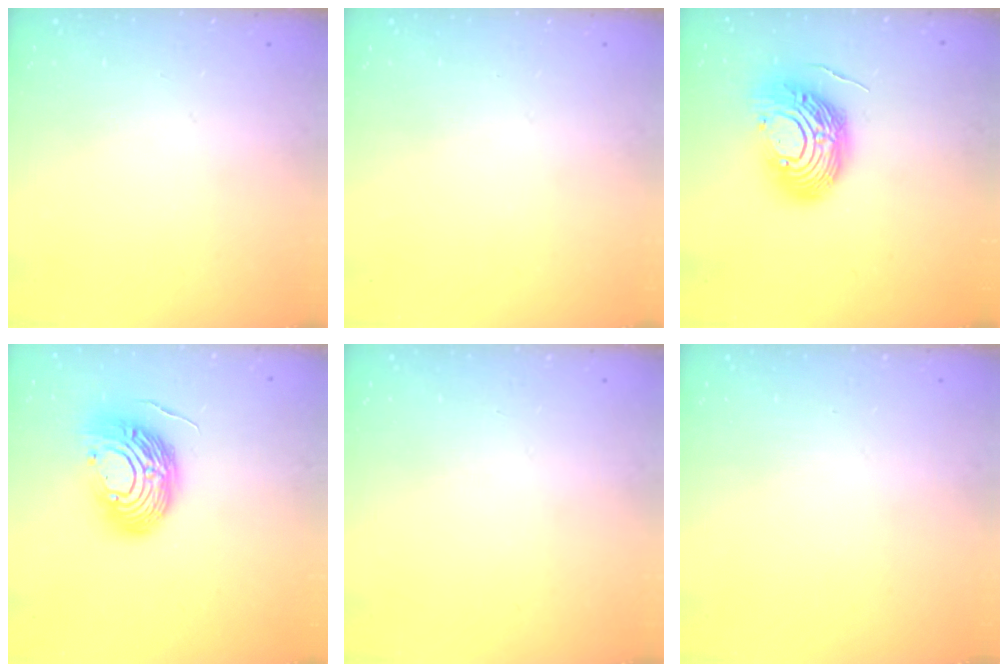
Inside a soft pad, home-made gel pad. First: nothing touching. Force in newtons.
{"total": 0.0}
{"total": 14.6, "press": 14.6, "slide": 1.4}
{"total": 14.0, "press": 13.8, "slide": 2.2}
{"total": 0.0}
{"total": 0.0}